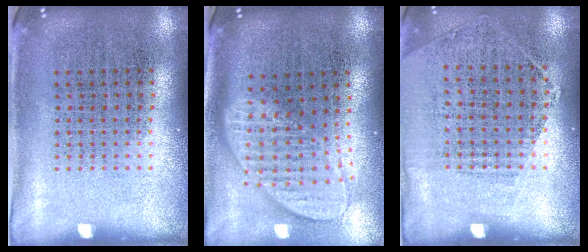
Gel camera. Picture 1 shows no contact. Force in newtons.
{"total": 2.0, "press": 1.6, "slide": 1.1}
{"total": 1.1, "press": 0.9, "slide": 0.6}